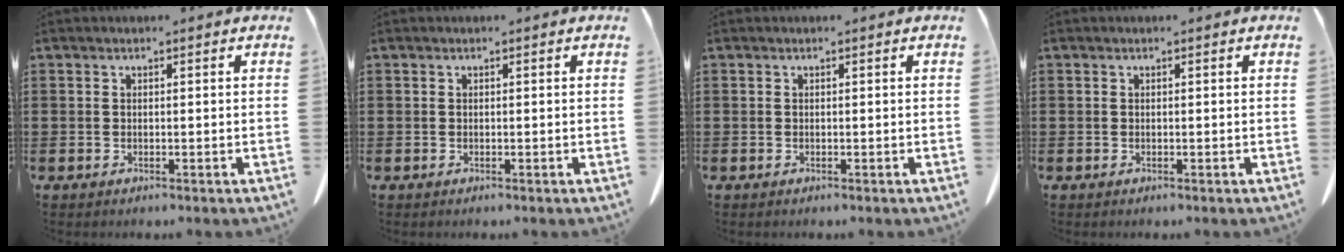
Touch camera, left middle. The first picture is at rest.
{"total": 0.0}
{"total": 0.0}
{"total": 0.0}